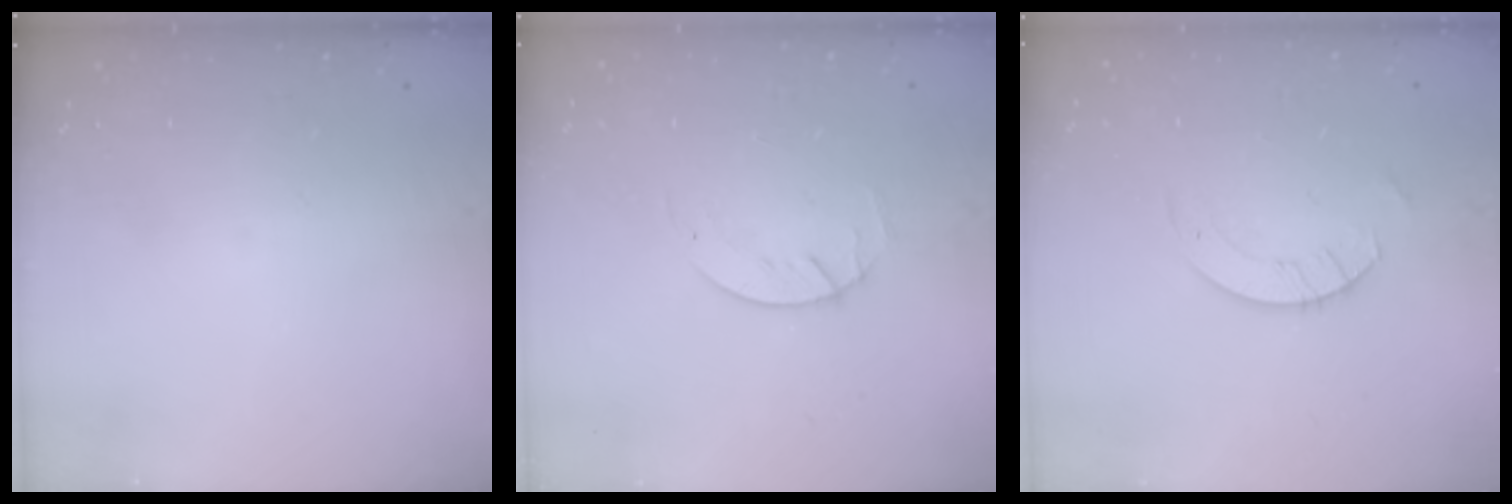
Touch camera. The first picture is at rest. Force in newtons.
{"total": 1.4, "press": 1.4, "slide": 0.2}
{"total": 4.4, "press": 4.3, "slide": 0.4}